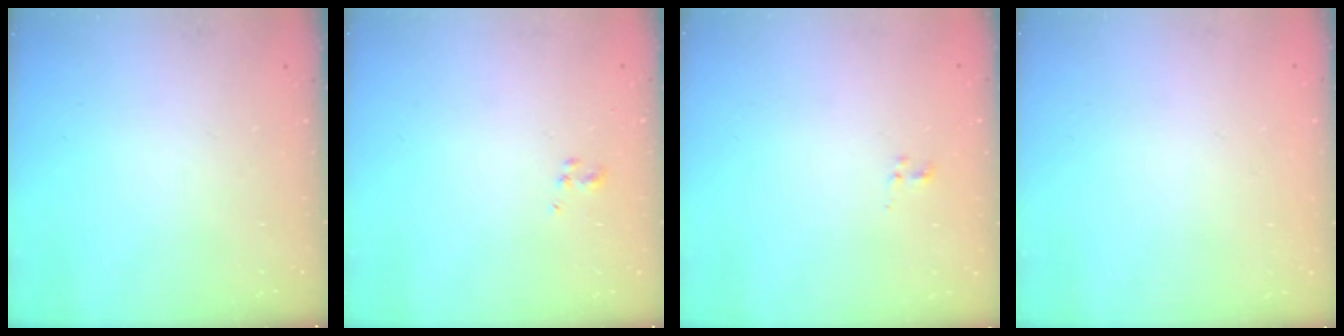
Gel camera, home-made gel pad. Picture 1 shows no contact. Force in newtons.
{"total": 1.3, "press": 1.2, "slide": 0.6}
{"total": 0.7, "press": 0.4, "slide": 0.6}
{"total": 1.9, "press": 1.9, "slide": 0.2}